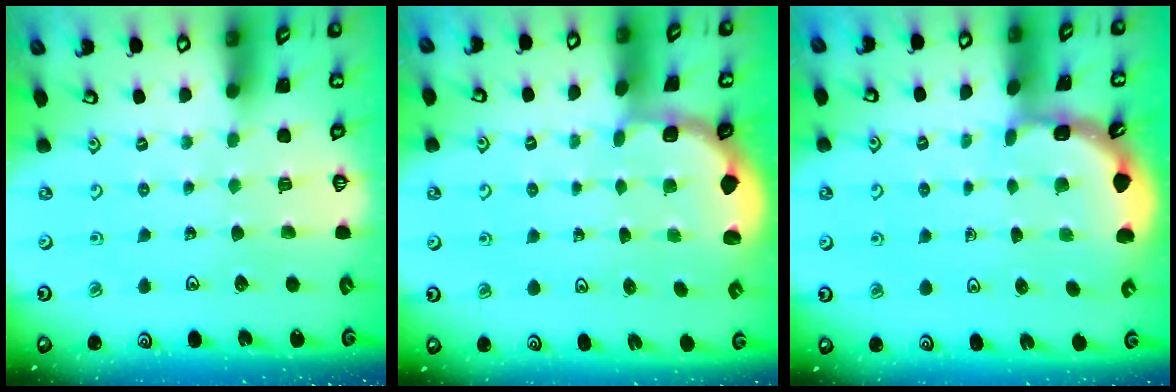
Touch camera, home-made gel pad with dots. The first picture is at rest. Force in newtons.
{"total": 1.8, "press": 1.7, "slide": 0.7}
{"total": 2.2, "press": 2.2, "slide": 0.4}